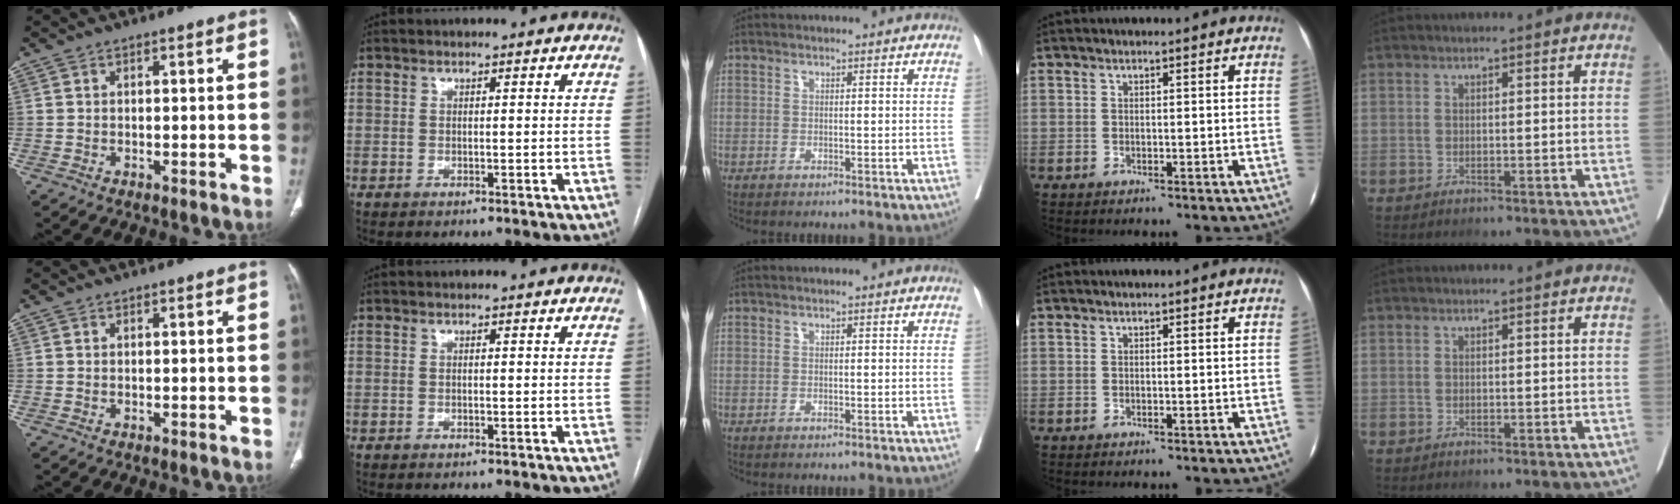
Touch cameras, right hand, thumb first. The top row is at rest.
{}